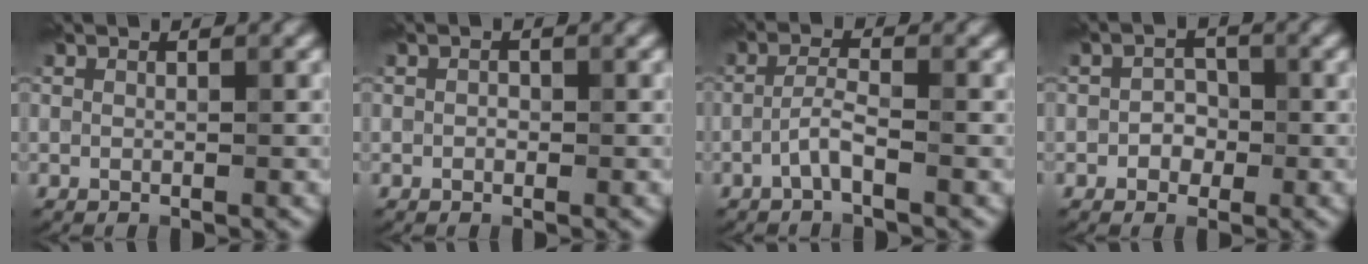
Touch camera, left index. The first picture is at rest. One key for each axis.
{"total": 0.6, "fx": 0.0, "fy": 0.5, "fz": 0.3, "tx": -0.002, "ty": -0.004, "tz": -0.003}
{"total": 2.1, "fx": -1.1, "fy": 0.3, "fz": 1.8, "tx": -0.036, "ty": 0.009, "tz": -0.028}
{"total": 1.7, "fx": -0.5, "fy": 1.5, "fz": 0.8, "tx": -0.006, "ty": 0.002, "tz": -0.012}